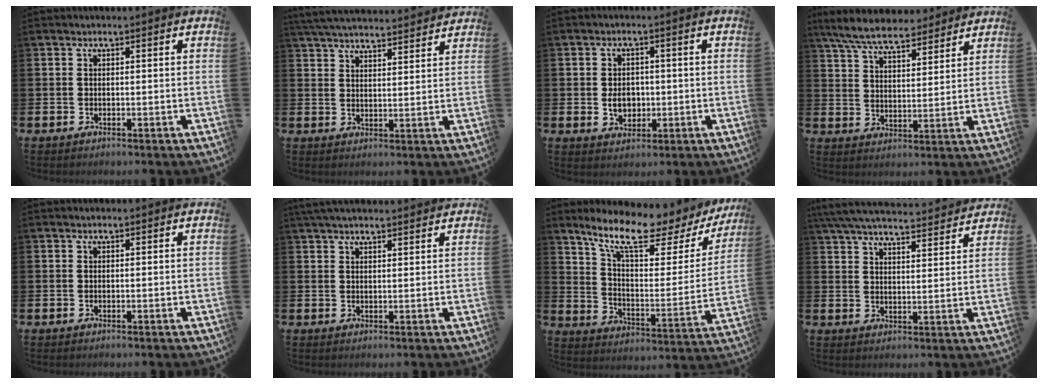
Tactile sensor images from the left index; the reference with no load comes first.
{"total": 5.1, "force": [5.1, 0.4, 0.7], "torque": [-0.023, -0.028, 0.090]}
{"total": 3.3, "force": [-0.2, 2.7, 1.9], "torque": [-0.026, 0.002, -0.012]}
{"total": 7.8, "force": [7.1, 1.7, 2.6], "torque": [-0.081, -0.028, 0.128]}
{"total": 0.0}
{"total": 3.4, "force": [3.2, 0.4, 1.1], "torque": [-0.022, -0.007, 0.058]}
{"total": 11.2, "force": [9.3, 2.6, 5.8], "torque": [-0.135, -0.056, 0.156]}
{"total": 6.8, "force": [6.5, 0.8, 1.8], "torque": [-0.050, -0.046, 0.114]}